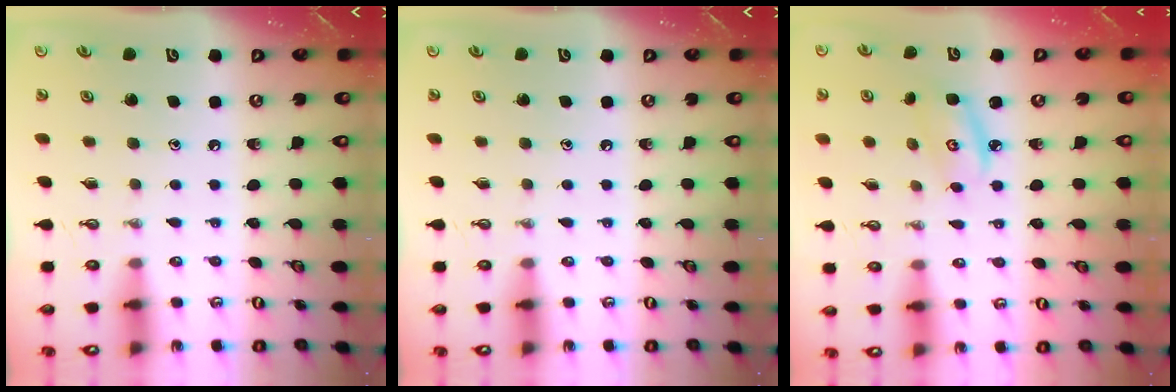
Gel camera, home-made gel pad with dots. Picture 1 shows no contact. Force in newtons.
{"total": 0.0}
{"total": 4.3, "press": 4.3, "slide": 0.3}